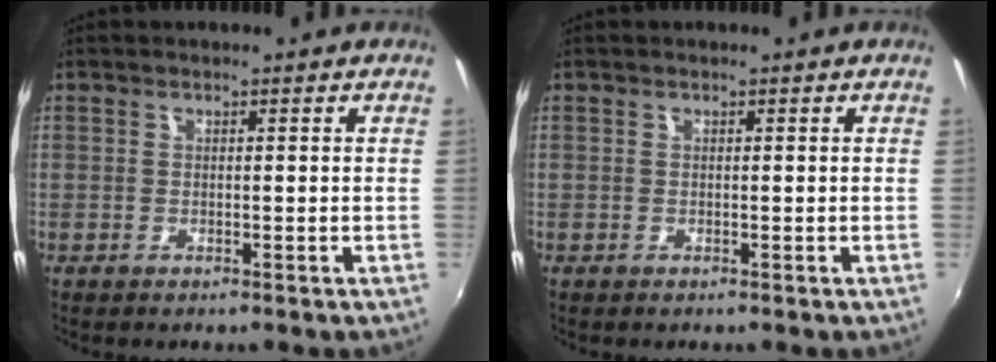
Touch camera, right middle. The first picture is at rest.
{"total": 0.0}